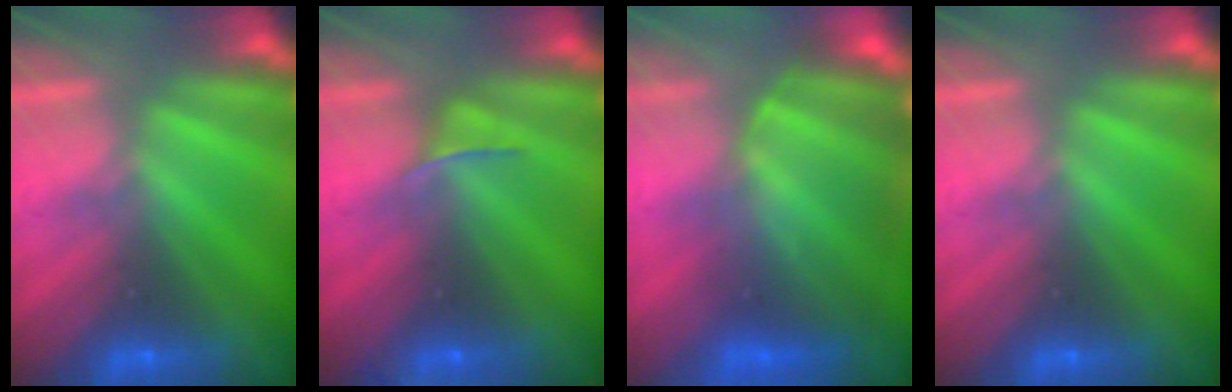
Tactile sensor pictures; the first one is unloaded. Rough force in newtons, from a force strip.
{"total": 2.6}
{"total": 7.8}
{"total": 0.0}